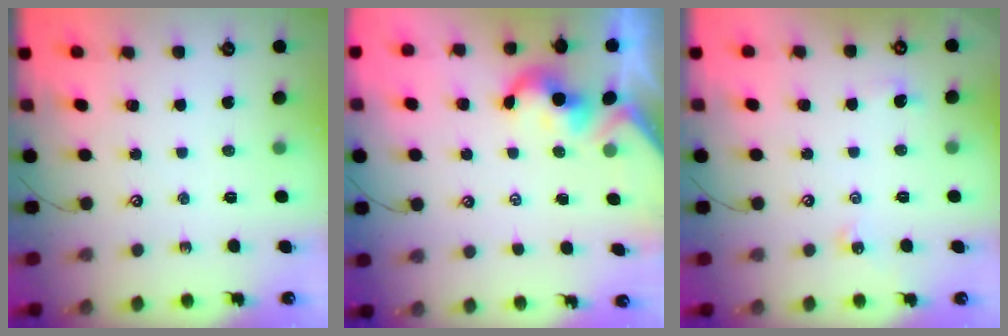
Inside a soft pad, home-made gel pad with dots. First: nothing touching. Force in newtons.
{"total": 1.8, "press": 1.7, "slide": 0.5}
{"total": 2.2, "press": 2.2, "slide": 0.4}